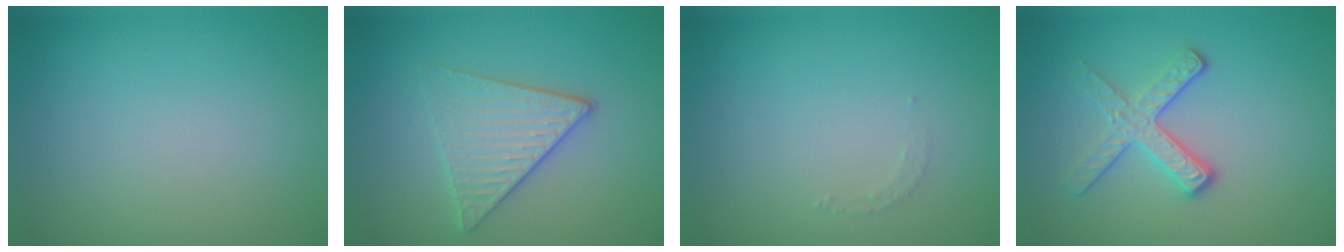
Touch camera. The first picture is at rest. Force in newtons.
{"total": 3.5, "press": 3.1, "slide": 1.7}
{"total": 0.8, "press": 0.8, "slide": 0.1}
{"total": 3.1, "press": 2.5, "slide": 1.9}